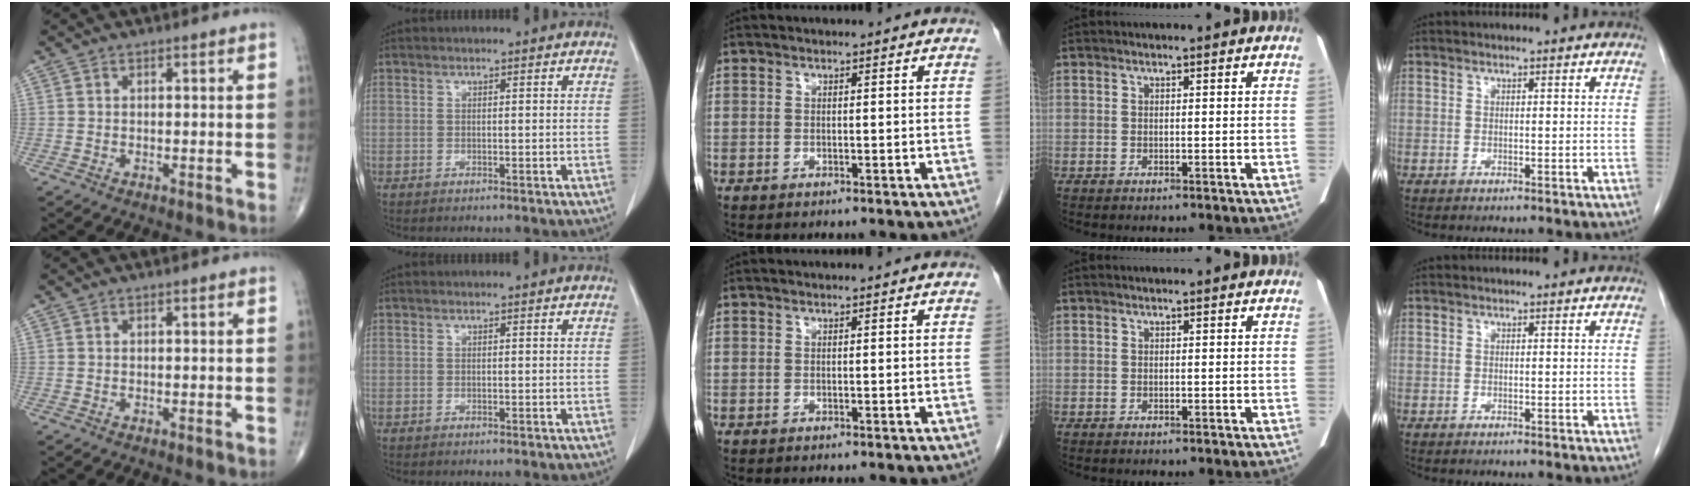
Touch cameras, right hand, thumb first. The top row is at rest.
{}